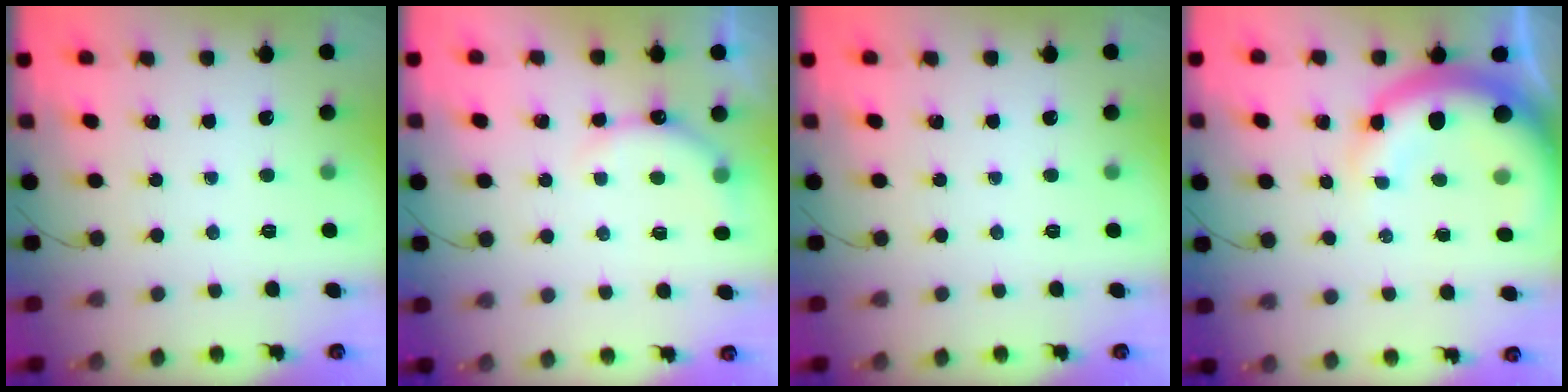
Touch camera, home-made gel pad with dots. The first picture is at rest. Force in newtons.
{"total": 6.4, "press": 6.4, "slide": 0.5}
{"total": 0.0}
{"total": 11.7, "press": 11.5, "slide": 2.3}